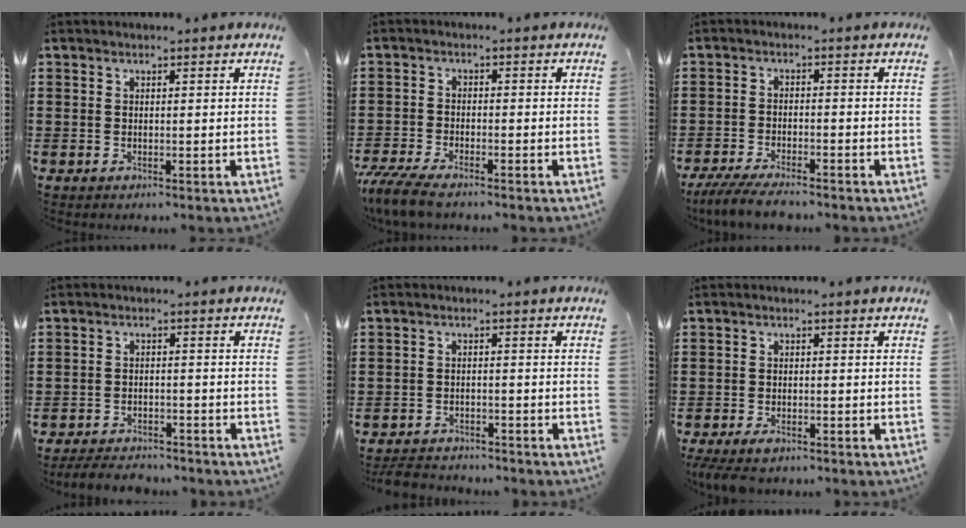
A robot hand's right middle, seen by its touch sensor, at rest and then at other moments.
{"total": 4.7, "force": [-4.2, 0.5, 2.1], "torque": [-0.064, -0.015, -0.086]}
{"total": 4.6, "force": [-4.1, 0.6, 1.9], "torque": [-0.052, -0.014, -0.082]}
{"total": 3.4, "force": [-3.4, 0.5, 0.4], "torque": [-0.010, 0.000, -0.070]}
{"total": 3.0, "force": [-2.9, 0.5, 0.1], "torque": [-0.008, -0.001, -0.061]}
{"total": 2.1, "force": [-1.7, 0.6, 1.0], "torque": [-0.027, -0.002, -0.037]}